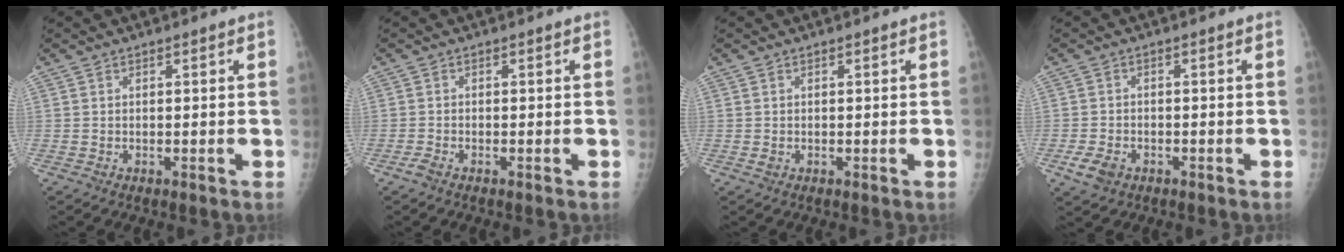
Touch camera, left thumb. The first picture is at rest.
{"total": 1.3, "force": [-1.1, 0.4, 0.7], "torque": [-0.020, -0.001, -0.024]}
{"total": 0.8, "force": [-0.1, 0.6, 0.5], "torque": [-0.004, 0.000, 0.001]}
{"total": 3.9, "force": [-2.0, 2.7, 2.1], "torque": [-0.040, 0.005, -0.031]}